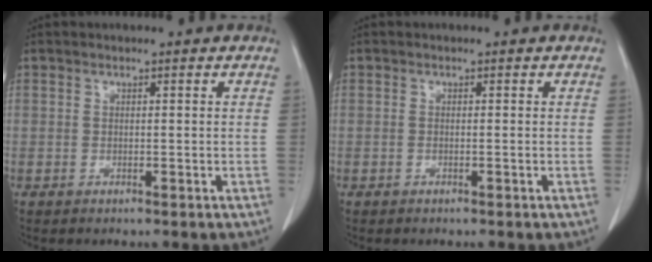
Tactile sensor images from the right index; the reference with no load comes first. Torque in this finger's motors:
{"motor_torque": [-0.07, 0.04, -0.02, -0.01]}